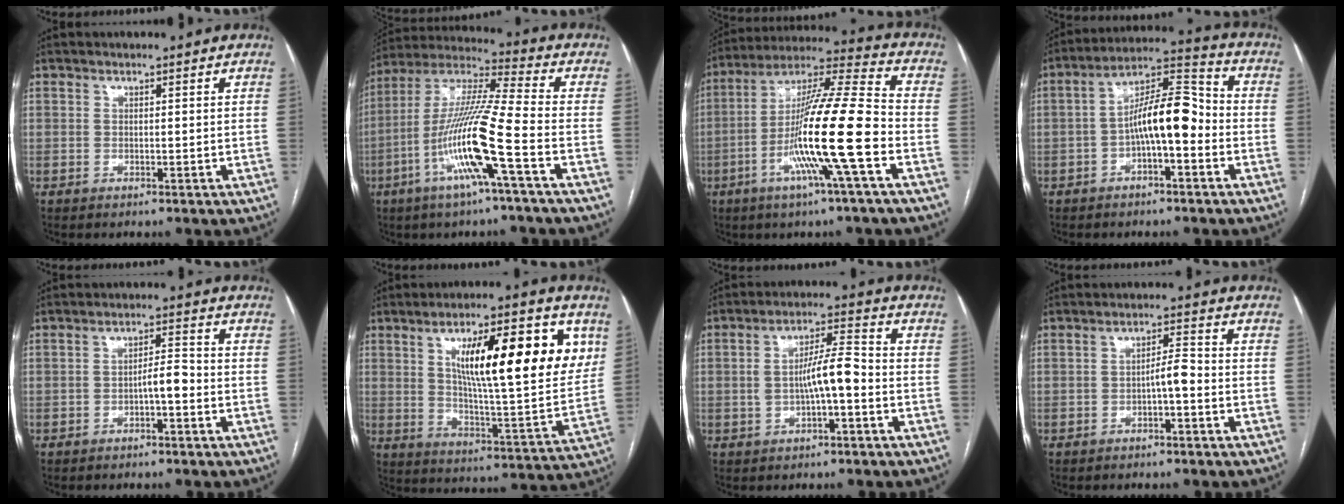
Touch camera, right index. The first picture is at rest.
{"total": 15.5, "force": [-5.5, -0.6, 14.5], "torque": [-0.292, -0.002, -0.111]}
{"total": 17.4, "force": [-5.2, -0.7, 16.6], "torque": [-0.302, -0.001, -0.103]}
{"total": 10.7, "force": [-2.2, 2.6, 10.1], "torque": [-0.177, 0.036, -0.037]}
{"total": 3.4, "force": [-1.4, 0.7, 3.0], "torque": [-0.046, 0.010, -0.022]}
{"total": 20.0, "force": [6.8, 3.9, 18.4], "torque": [-0.269, 0.005, 0.104]}
{"total": 7.2, "force": [-1.1, 1.6, 6.9], "torque": [-0.127, 0.022, -0.018]}
{"total": 3.2, "force": [-1.2, 0.6, 3.0], "torque": [-0.043, 0.008, -0.020]}